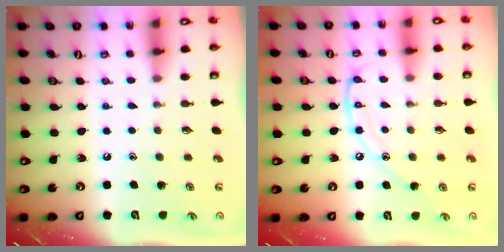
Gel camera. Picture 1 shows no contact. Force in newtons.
{"total": 11.2, "press": 11.2, "slide": 1.2}